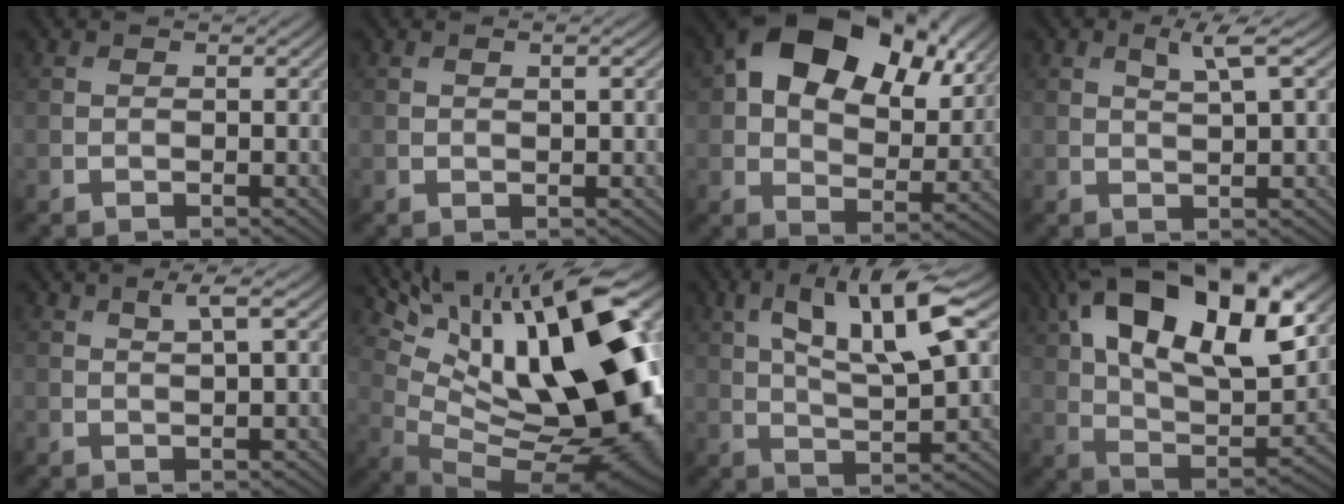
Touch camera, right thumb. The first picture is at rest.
{"total": 1.2, "force": [0.4, 0.2, 1.2], "torque": [-0.022, 0.004, 0.005]}
{"total": 18.8, "force": [8.3, 11.6, 12.3], "torque": [-0.214, 0.033, 0.125]}
{"total": 3.2, "force": [1.4, 0.6, 2.8], "torque": [-0.056, 0.003, 0.027]}
{"total": 2.7, "force": [1.3, 0.4, 2.3], "torque": [-0.044, 0.006, 0.024]}
{"total": 21.1, "force": [6.7, 8.7, 18.0], "torque": [-0.266, 0.025, 0.125]}
{"total": 11.7, "force": [4.6, 3.3, 10.2], "torque": [-0.185, 0.010, 0.079]}
{"total": 21.2, "force": [9.4, 10.0, 16.2], "torque": [-0.287, 0.040, 0.135]}